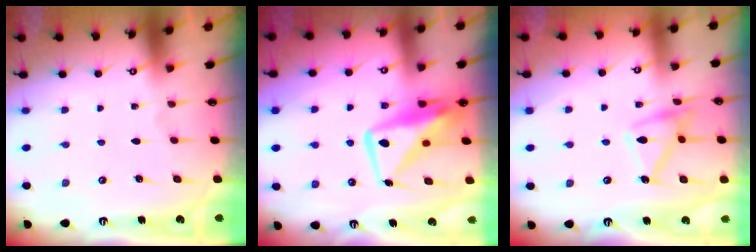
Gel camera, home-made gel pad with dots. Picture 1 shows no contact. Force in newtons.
{"total": 12.4, "press": 12.4, "slide": 1.1}
{"total": 13.1, "press": 13.1, "slide": 0.6}